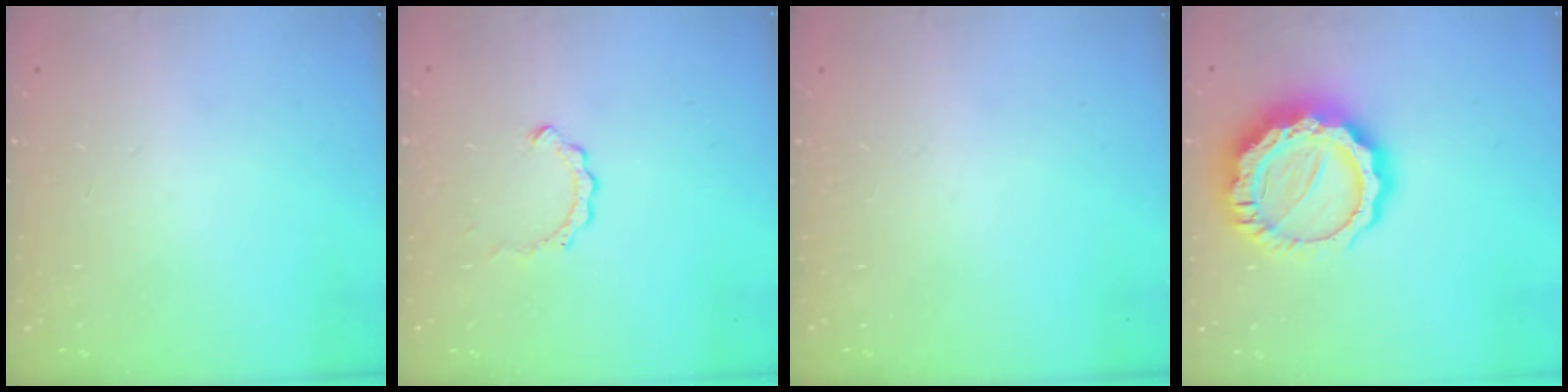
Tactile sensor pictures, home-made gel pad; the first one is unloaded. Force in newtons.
{"total": 2.7, "press": 2.6, "slide": 0.3}
{"total": 0.0}
{"total": 16.4, "press": 16.4, "slide": 1.0}